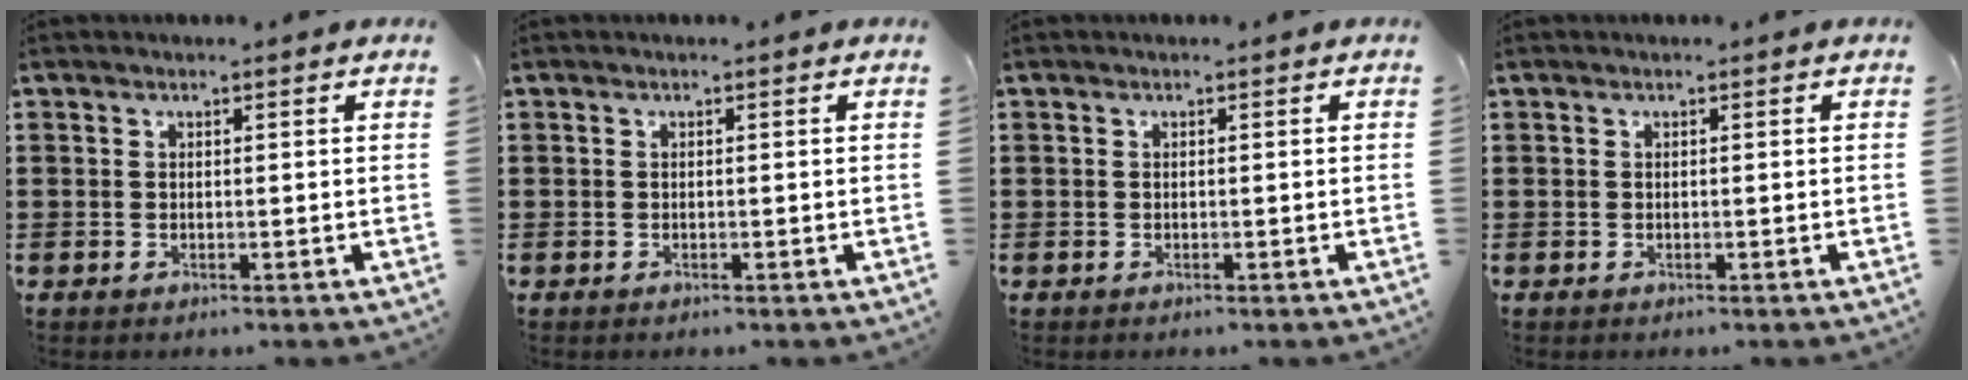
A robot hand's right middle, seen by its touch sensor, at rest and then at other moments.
{"total": 0.0}
{"total": 0.0}
{"total": 0.0}